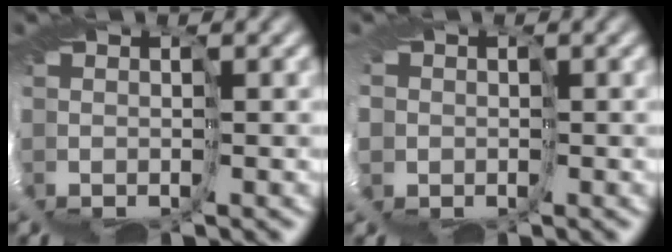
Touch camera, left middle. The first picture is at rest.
{"total": 7.1, "force": [-1.3, 6.5, 2.6], "torque": [-0.098, -0.020, -0.040]}